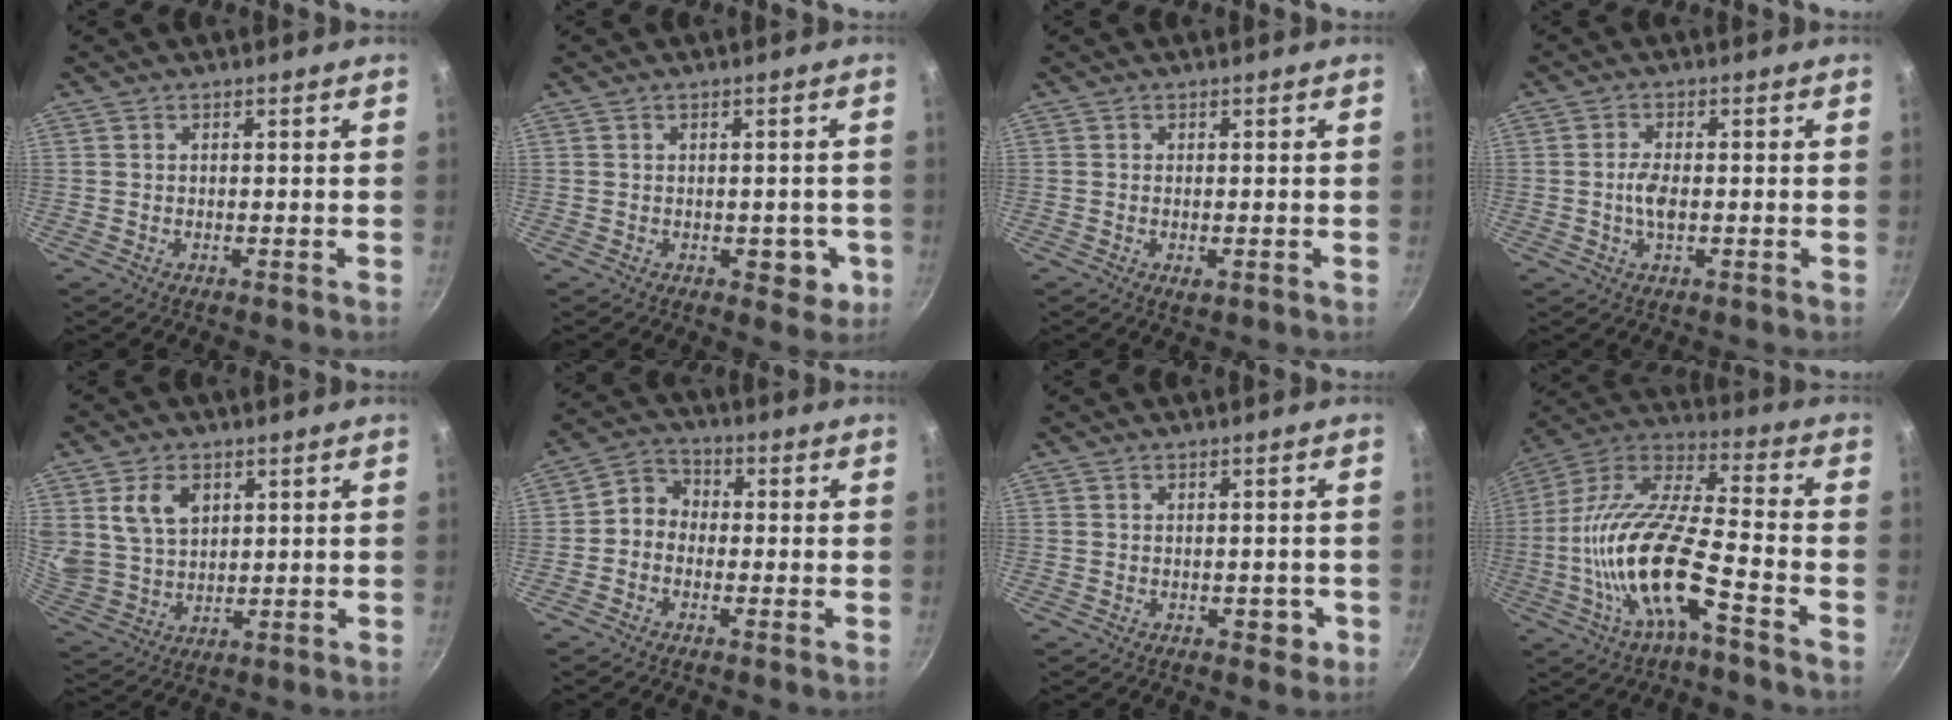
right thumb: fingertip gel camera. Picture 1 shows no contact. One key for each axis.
{"total": 4.6, "fx": -1.0, "fy": 3.0, "fz": 3.3, "tx": -0.011, "ty": 0.006, "tz": -0.011}
{"total": 1.6, "fx": -0.4, "fy": 0.9, "fz": 1.3, "tx": -0.023, "ty": -0.004, "tz": -0.005}
{"total": 3.7, "fx": -0.4, "fy": 1.8, "fz": 3.2, "tx": -0.062, "ty": 0.006, "tz": -0.011}
{"total": 9.8, "fx": 3.6, "fy": 6.9, "fz": 5.9, "tx": -0.093, "ty": -0.017, "tz": 0.080}
{"total": 5.1, "fx": -1.1, "fy": 4.3, "fz": 2.4, "tx": -0.019, "ty": 0.024, "tz": -0.038}
{"total": 2.7, "fx": -0.8, "fy": 1.8, "fz": 1.8, "tx": 0.003, "ty": 0.010, "tz": -0.007}
{"total": 19.0, "fx": -7.0, "fy": 6.0, "fz": 16.6, "tx": -0.314, "ty": 0.050, "tz": -0.149}